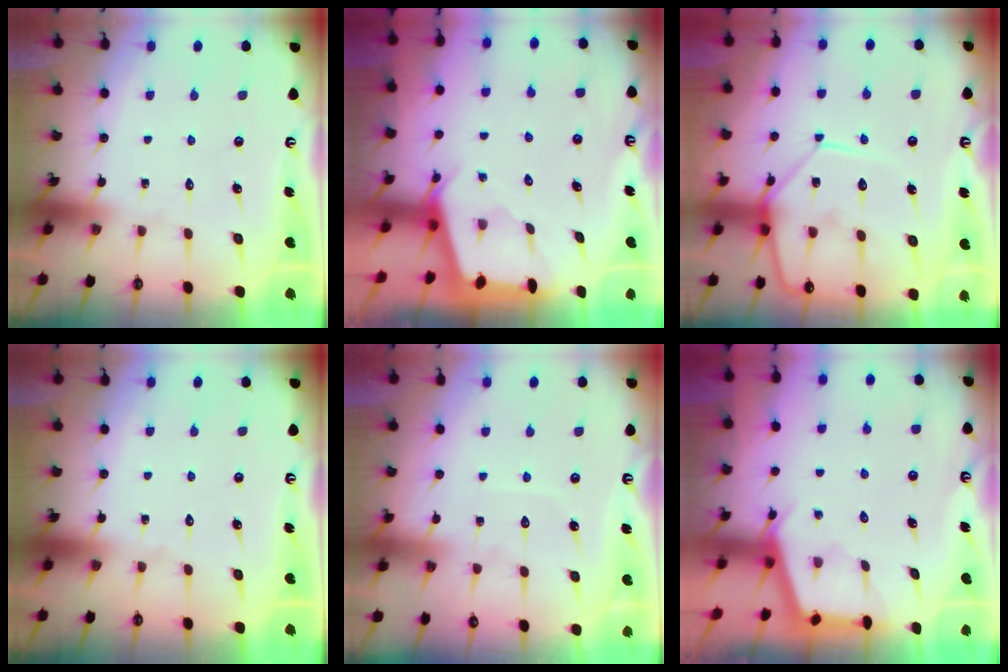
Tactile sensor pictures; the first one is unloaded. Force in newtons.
{"total": 2.4, "press": 2.4, "slide": 0.3}
{"total": 14.4, "press": 14.3, "slide": 1.3}
{"total": 0.0}
{"total": 3.9, "press": 3.9, "slide": 0.4}
{"total": 2.8, "press": 2.8, "slide": 0.3}